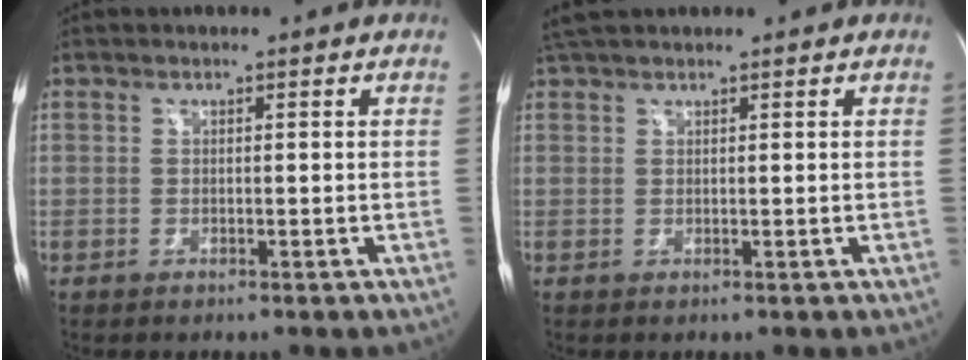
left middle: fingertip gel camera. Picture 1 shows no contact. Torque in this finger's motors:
{"motor_torque": [0.37, -0.24, -0.03, 0.05]}